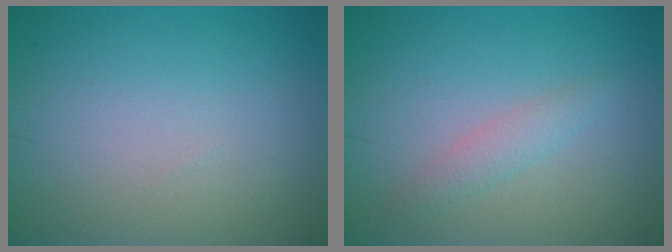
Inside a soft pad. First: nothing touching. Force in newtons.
{"total": 1.6, "press": 1.6, "slide": 0.1}